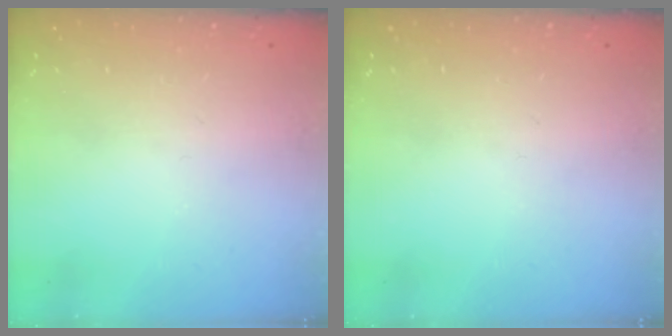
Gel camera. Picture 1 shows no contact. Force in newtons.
{"total": 0.0}